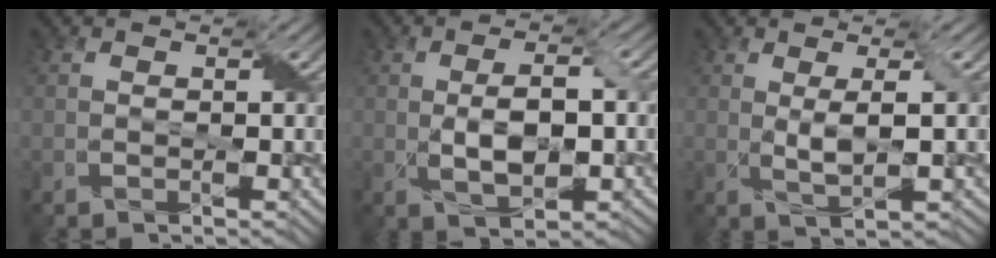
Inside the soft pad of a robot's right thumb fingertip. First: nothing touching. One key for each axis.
{"total": 5.8, "fx": -0.5, "fy": 2.6, "fz": 5.1, "tx": -0.095, "ty": 0.002, "tz": -0.007}
{"total": 3.5, "fx": 0.6, "fy": 0.5, "fz": 3.4, "tx": -0.075, "ty": 0.003, "tz": 0.015}